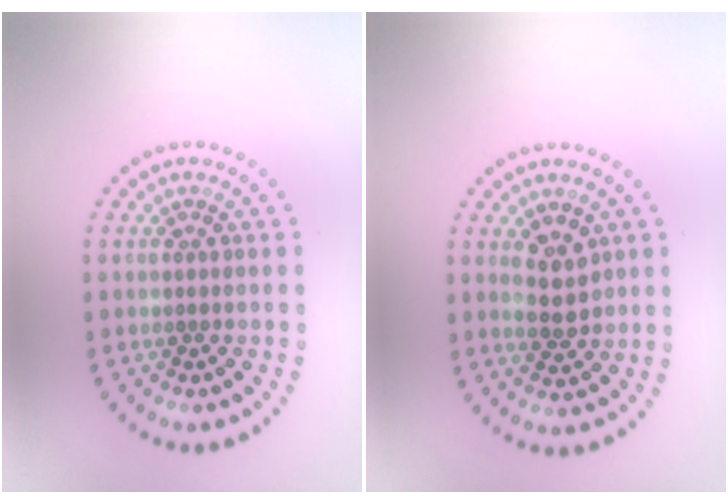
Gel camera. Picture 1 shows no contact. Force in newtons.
{"total": 2.8, "press": 2.8, "slide": 0.5}